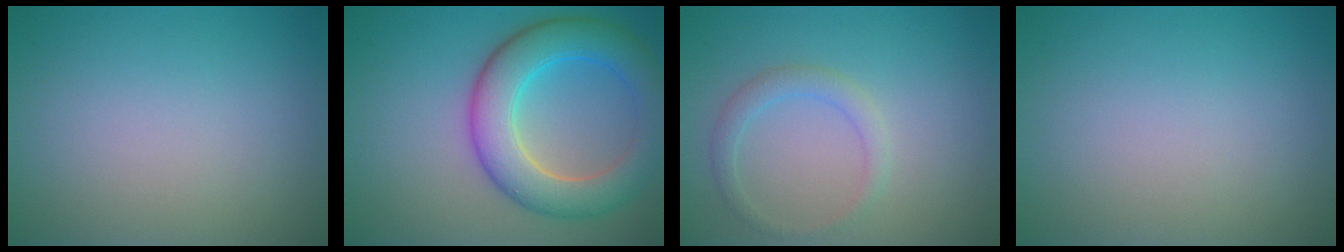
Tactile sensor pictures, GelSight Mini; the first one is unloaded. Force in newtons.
{"total": 7.3, "press": 7.3, "slide": 0.1}
{"total": 1.7, "press": 1.7, "slide": 0.2}
{"total": 0.0}